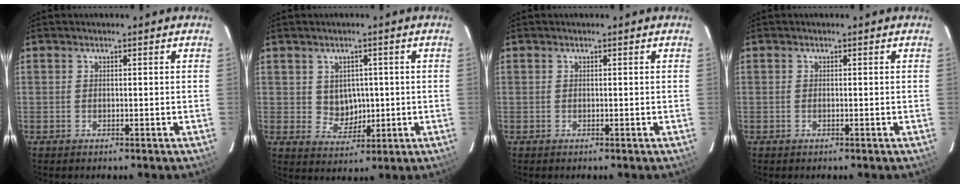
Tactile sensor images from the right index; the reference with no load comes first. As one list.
[{"total": 4.8, "force": [0.6, 4.5, 1.7], "torque": [-0.030, 0.005, 0.023]}, {"total": 0.0}, {"total": 0.0}]